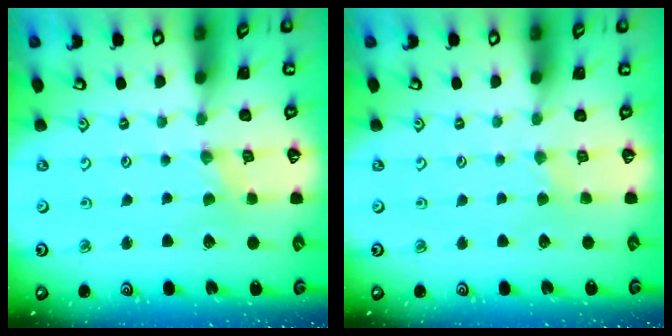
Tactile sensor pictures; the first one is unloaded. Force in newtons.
{"total": 2.0, "press": 1.9, "slide": 0.3}